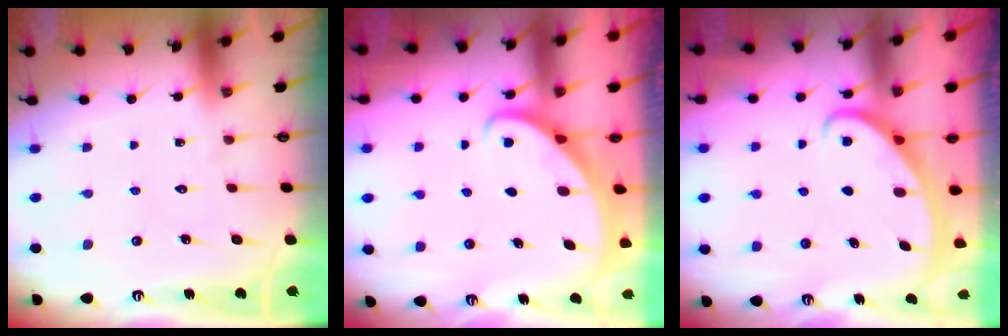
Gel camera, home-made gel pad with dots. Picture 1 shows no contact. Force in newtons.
{"total": 2.4, "press": 2.4, "slide": 0.2}
{"total": 3.0, "press": 3.0, "slide": 0.3}